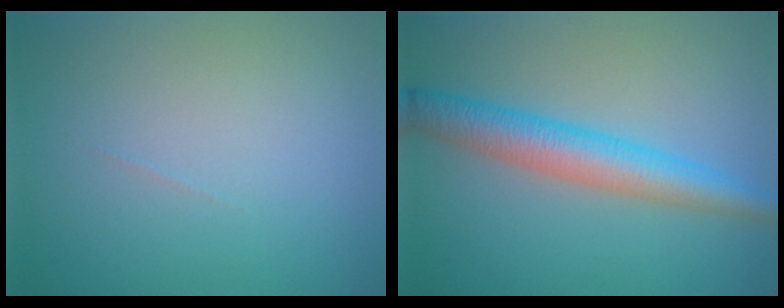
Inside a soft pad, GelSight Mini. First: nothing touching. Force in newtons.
{"total": 5.0, "press": 5.0, "slide": 0.1}